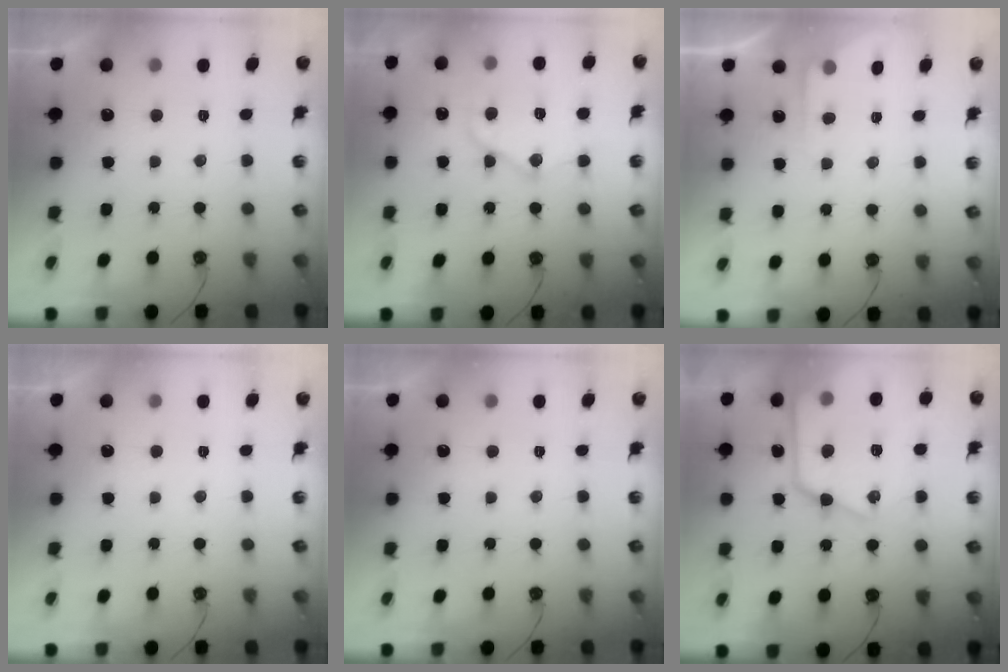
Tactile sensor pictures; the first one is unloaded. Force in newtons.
{"total": 13.9, "press": 13.8, "slide": 1.4}
{"total": 3.2, "press": 3.1, "slide": 0.5}
{"total": 0.0}
{"total": 0.0}
{"total": 22.1, "press": 22.0, "slide": 2.2}